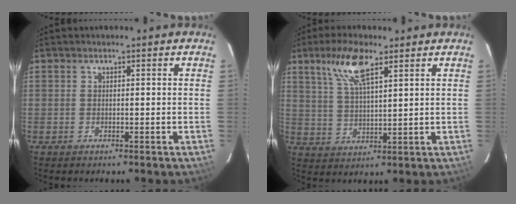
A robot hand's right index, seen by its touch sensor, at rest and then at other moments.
{"total": 8.5, "force": [5.1, 2.4, 6.4], "torque": [-0.125, 0.011, 0.101]}